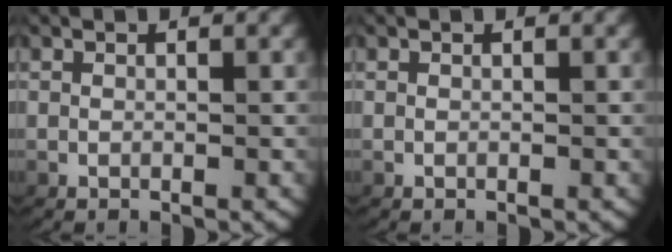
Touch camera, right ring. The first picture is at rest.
{"total": 0.0}